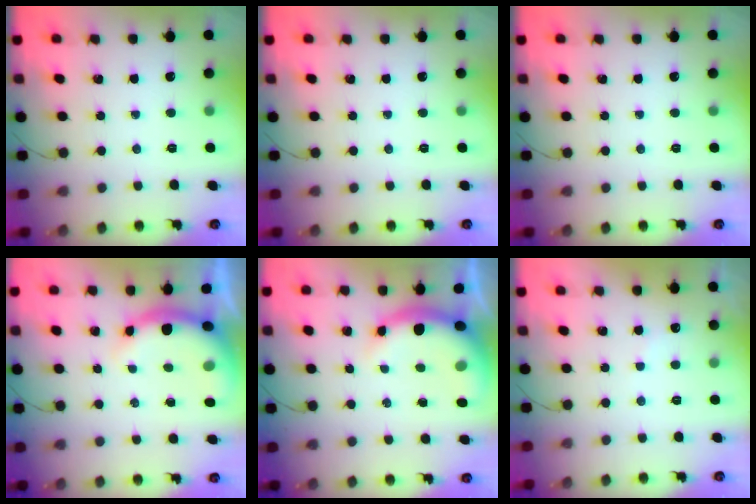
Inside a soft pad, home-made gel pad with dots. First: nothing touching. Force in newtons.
{"total": 0.0}
{"total": 0.0}
{"total": 7.5, "press": 7.3, "slide": 1.6}
{"total": 7.2, "press": 7.0, "slide": 1.7}
{"total": 5.2, "press": 5.1, "slide": 0.8}